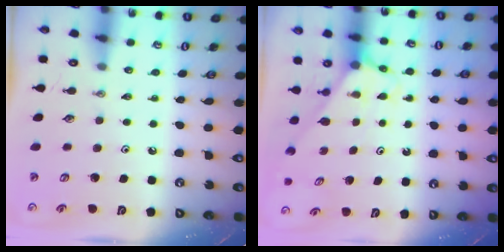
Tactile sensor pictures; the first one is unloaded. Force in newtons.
{"total": 4.0, "press": 4.0, "slide": 0.2}